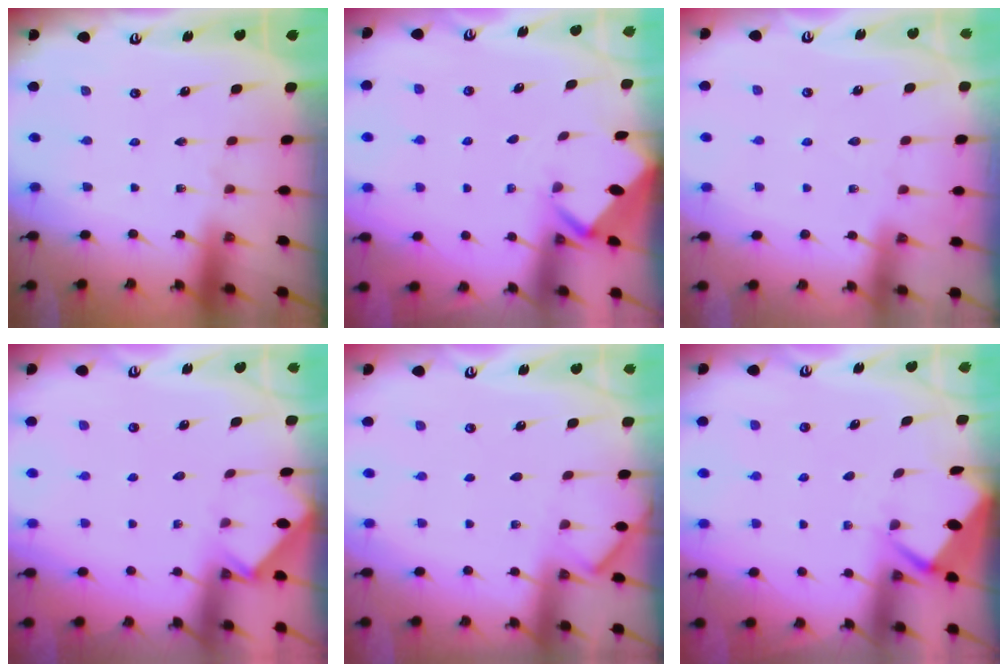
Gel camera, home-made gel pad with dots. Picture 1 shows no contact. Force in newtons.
{"total": 2.2, "press": 2.2, "slide": 0.2}
{"total": 5.0, "press": 4.9, "slide": 0.7}
{"total": 2.5, "press": 2.5, "slide": 0.4}
{"total": 3.6, "press": 3.6, "slide": 0.3}
{"total": 4.1, "press": 4.1, "slide": 0.2}